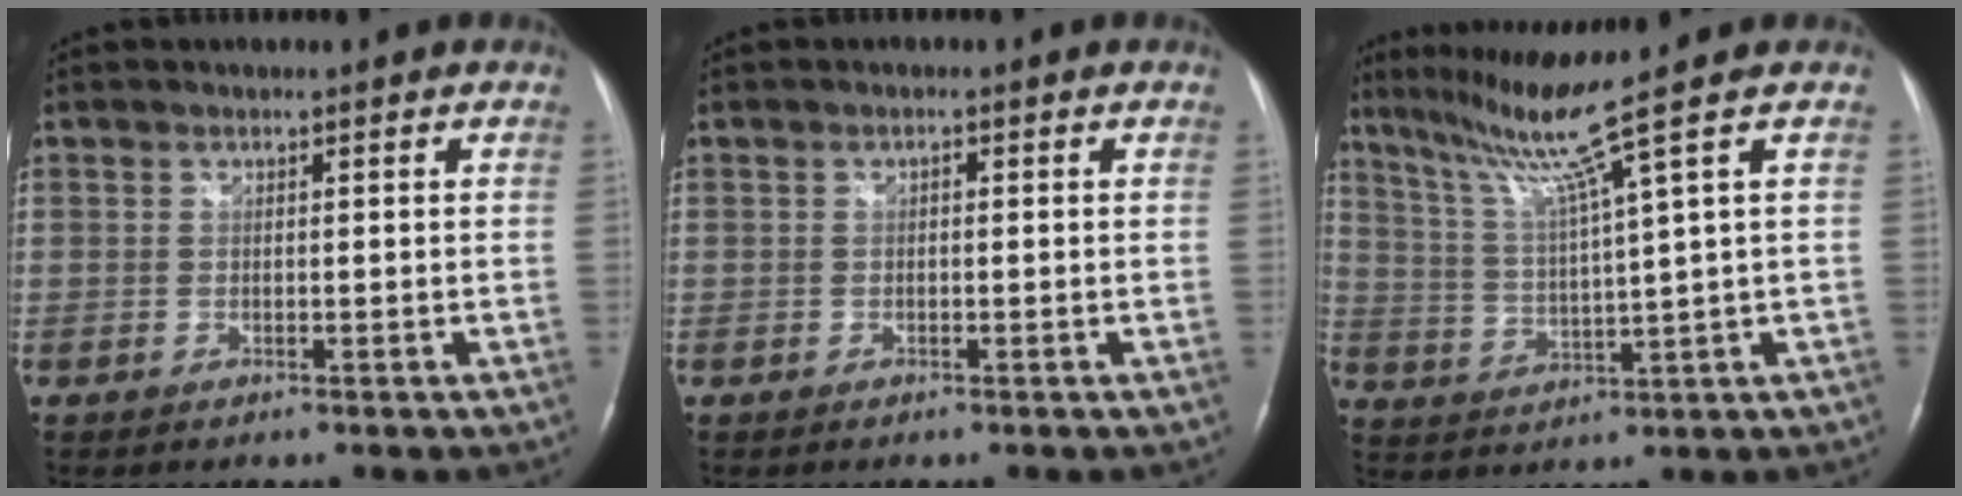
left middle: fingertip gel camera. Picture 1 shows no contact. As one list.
[{"total": 0.5, "force": [0.0, 0.3, 0.5], "torque": [-0.007, 0.003, -0.004]}, {"total": 9.5, "force": [6.3, -3.6, 6.1], "torque": [-0.115, -0.015, 0.119]}]